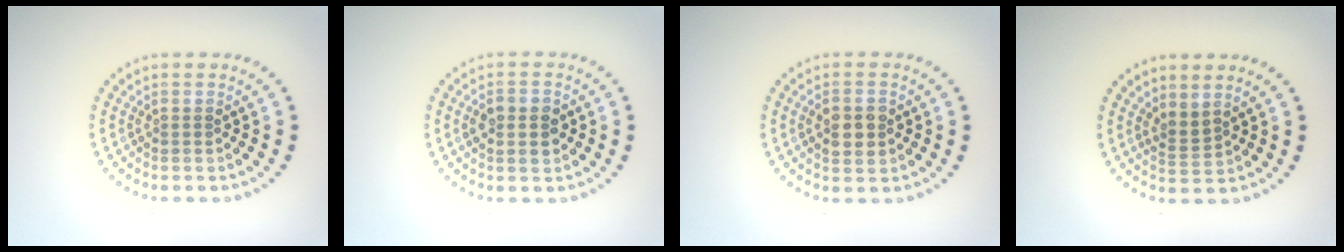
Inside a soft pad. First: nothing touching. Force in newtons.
{"total": 2.9, "press": 2.9, "slide": 0.0}
{"total": 2.8, "press": 2.8, "slide": 0.2}
{"total": 1.7, "press": 1.2, "slide": 1.1}